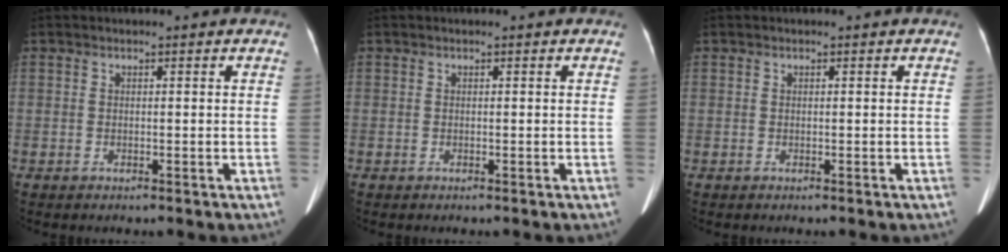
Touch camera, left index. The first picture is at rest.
{"total": 0.0}
{"total": 0.0}